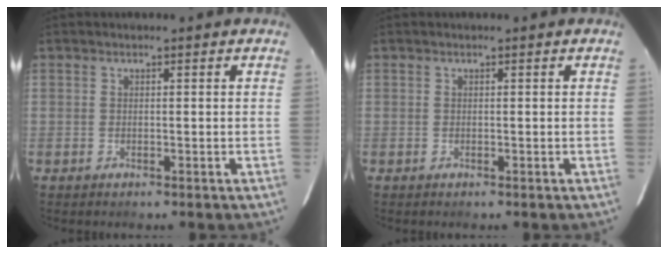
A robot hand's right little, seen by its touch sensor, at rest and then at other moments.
{"total": 0.0}